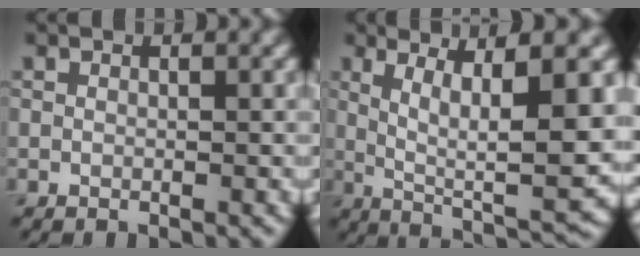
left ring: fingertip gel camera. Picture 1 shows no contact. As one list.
[{"total": 10.1, "force": [1.5, 2.5, 9.7], "torque": [-0.150, -0.003, 0.029]}]